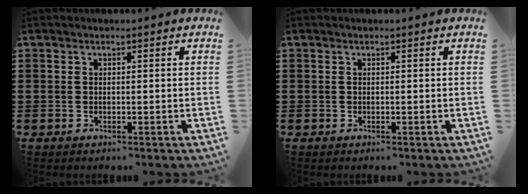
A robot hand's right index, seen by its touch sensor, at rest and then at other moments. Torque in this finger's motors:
{"motor_torque": [0.00, 0.00, 0.00, 0.00]}